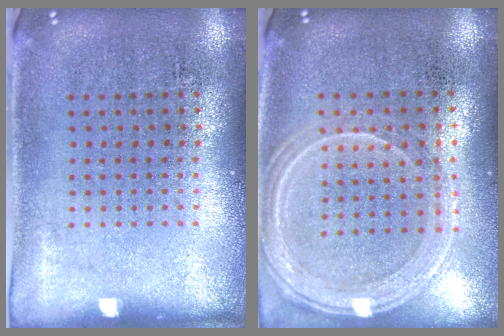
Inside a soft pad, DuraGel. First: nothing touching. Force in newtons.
{"total": 1.3, "press": 1.3, "slide": 0.2}